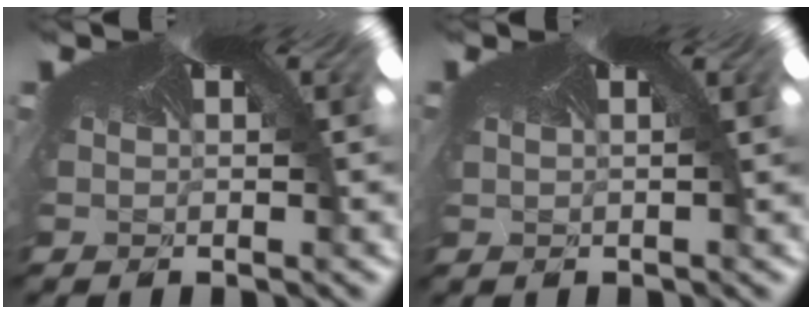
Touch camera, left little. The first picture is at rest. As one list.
[{"total": 0.0}]